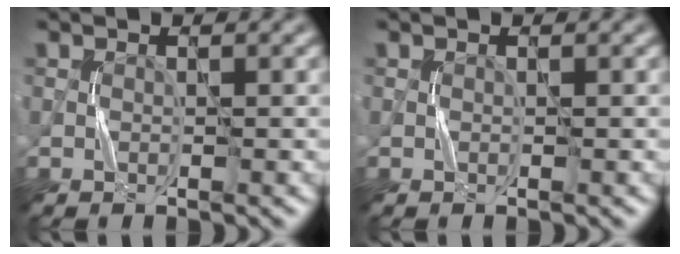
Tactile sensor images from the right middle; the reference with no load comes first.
{"total": 0.0}